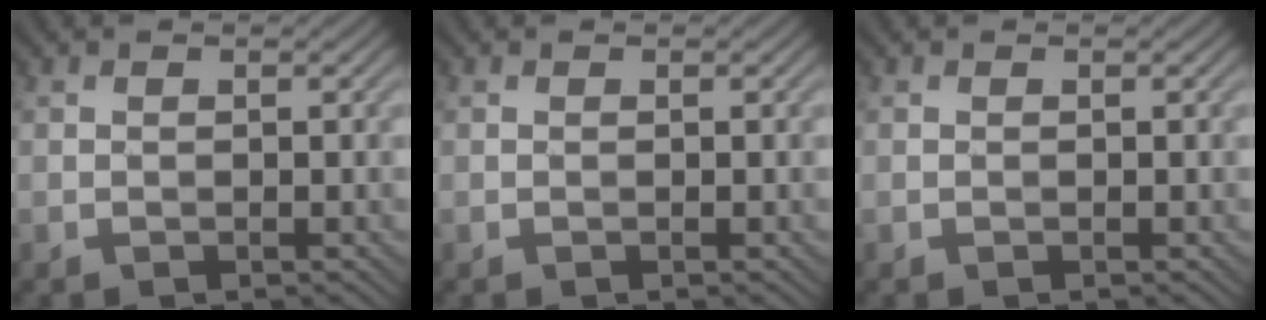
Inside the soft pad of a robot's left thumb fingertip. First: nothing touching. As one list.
[{"total": 0.0}, {"total": 0.0}]